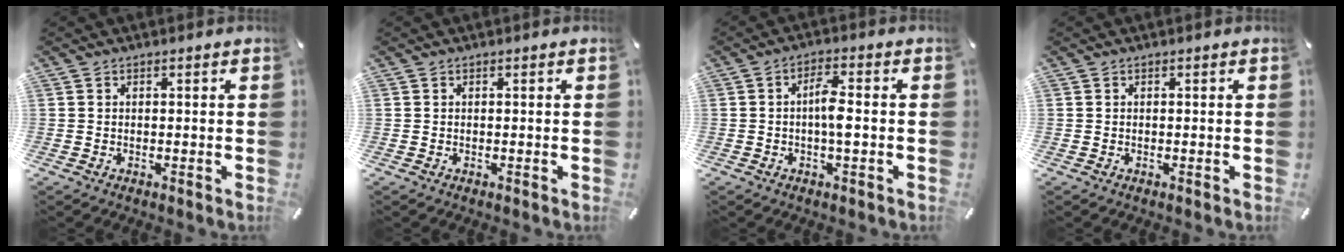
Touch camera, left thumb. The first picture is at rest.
{"total": 0.0}
{"total": 5.3, "force": [-0.6, 1.7, 5.0], "torque": [-0.096, 0.006, -0.015]}
{"total": 0.0}